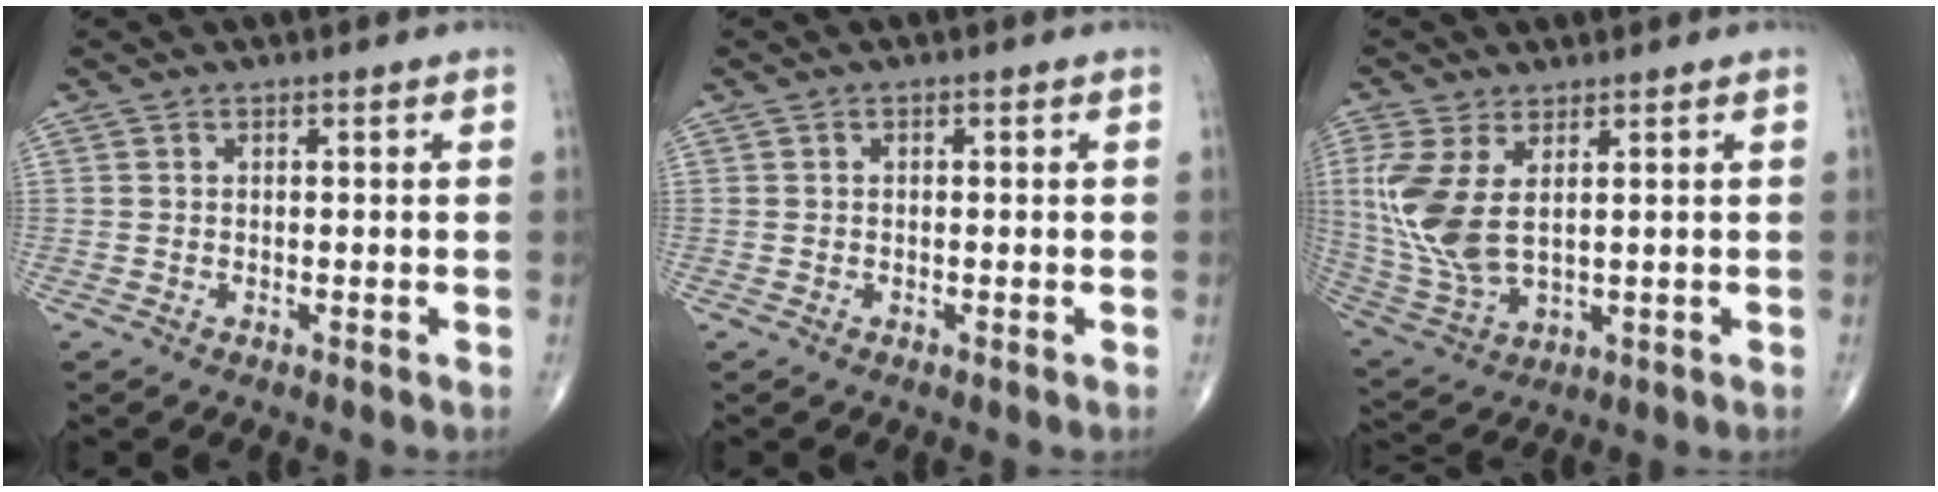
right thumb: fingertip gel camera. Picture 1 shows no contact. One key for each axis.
{"total": 0.0}
{"total": 11.8, "fx": 2.5, "fy": 5.9, "fz": 9.9, "tx": -0.235, "ty": -0.011, "tz": 0.065}